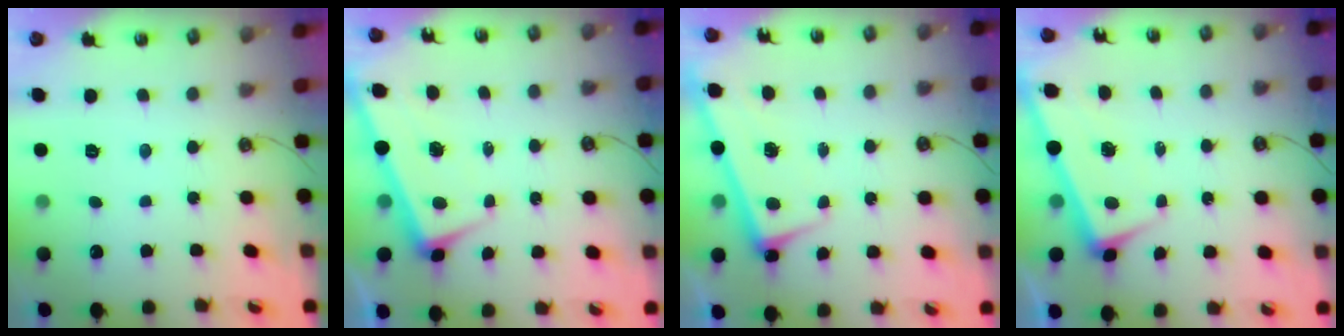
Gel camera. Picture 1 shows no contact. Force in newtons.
{"total": 1.7, "press": 1.6, "slide": 0.5}
{"total": 2.5, "press": 2.4, "slide": 0.5}
{"total": 1.9, "press": 1.8, "slide": 0.6}